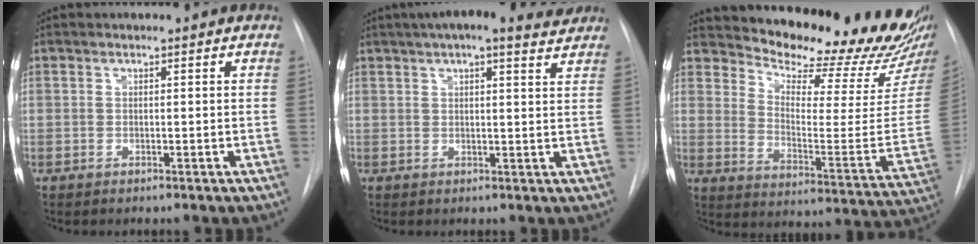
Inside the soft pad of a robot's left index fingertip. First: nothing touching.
{"total": 10.7, "force": [8.8, 2.4, 5.7], "torque": [-0.084, 0.022, 0.105]}
{"total": 21.5, "force": [20.2, 1.7, 7.0], "torque": [-0.109, -0.121, 0.256]}